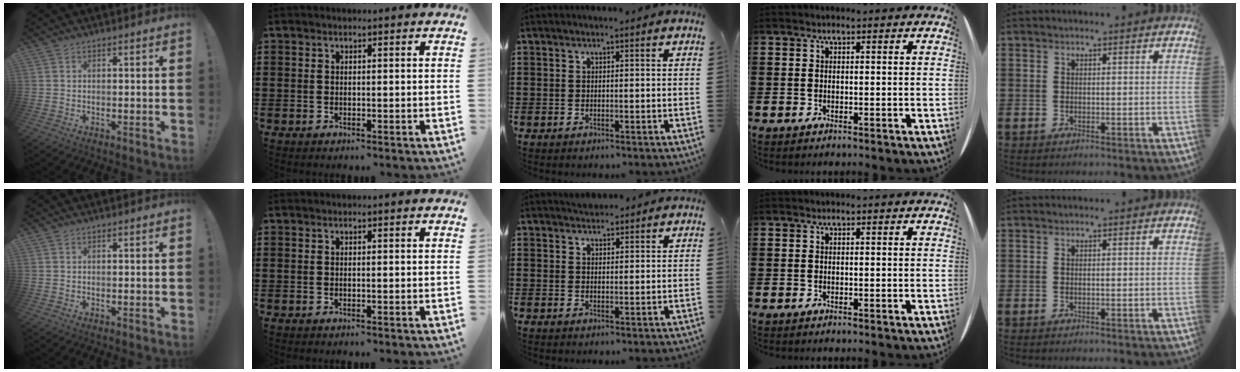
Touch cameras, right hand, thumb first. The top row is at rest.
{"middle": {"total": 1.6, "force": [1.5, 0.4, -0.2], "torque": [-0.002, 0.003, 0.031]}}